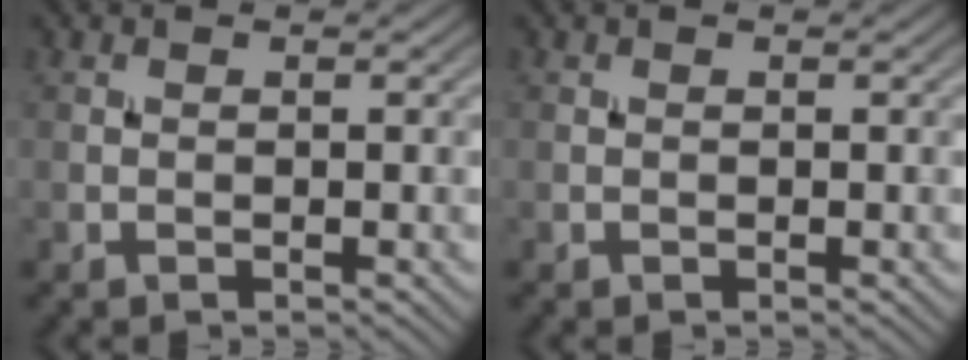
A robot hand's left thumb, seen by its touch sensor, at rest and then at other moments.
{"total": 0.0}